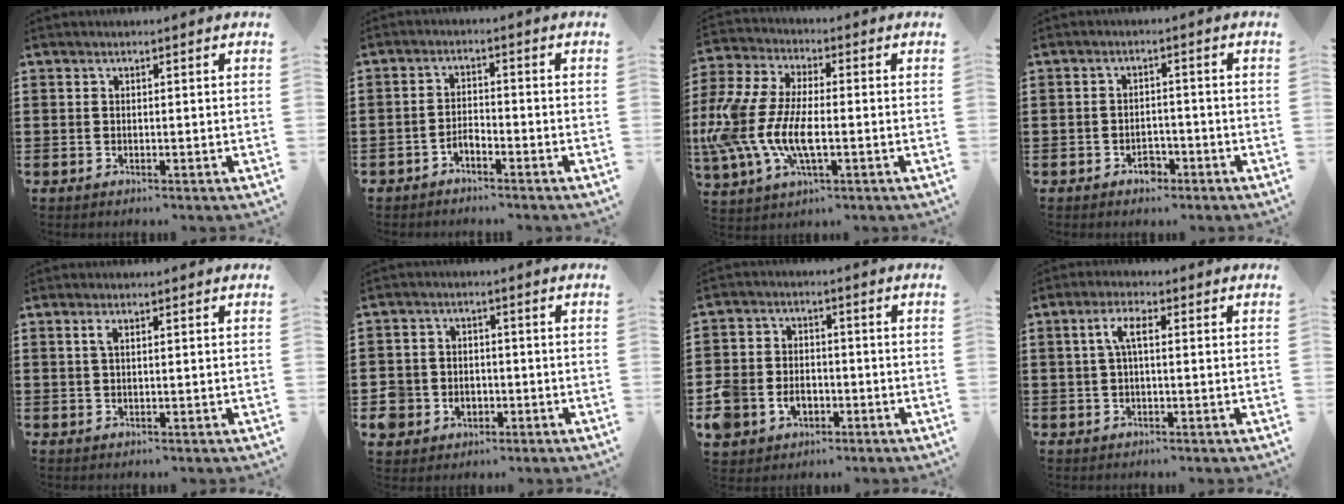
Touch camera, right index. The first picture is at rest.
{"total": 2.0, "force": [-1.9, 0.4, 0.5], "torque": [-0.015, 0.004, -0.039]}
{"total": 11.3, "force": [-2.3, 5.4, 9.7], "torque": [-0.249, -0.021, -0.048]}
{"total": 2.6, "force": [-1.9, 1.4, 1.2], "torque": [-0.025, 0.000, -0.037]}
{"total": 1.2, "force": [0.3, 0.2, 1.1], "torque": [-0.024, 0.002, 0.005]}
{"total": 4.7, "force": [-1.6, 4.3, 1.1], "torque": [-0.054, 0.002, -0.036]}
{"total": 5.9, "force": [-2.3, 4.8, 2.4], "torque": [-0.084, 0.006, -0.049]}
{"total": 3.8, "force": [0.3, 1.1, 3.6], "torque": [-0.084, 0.003, -0.003]}